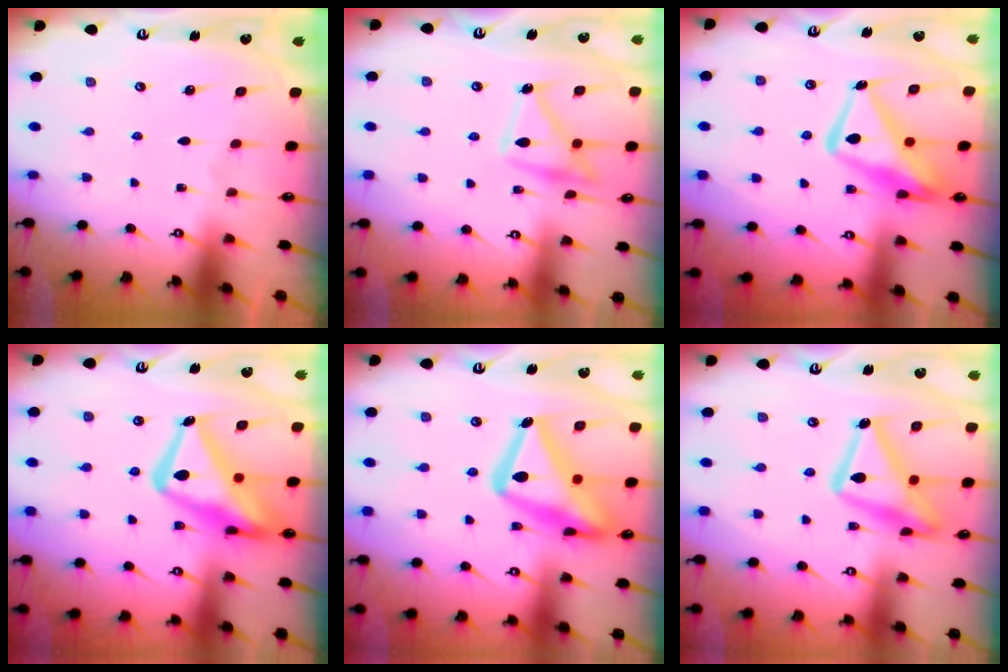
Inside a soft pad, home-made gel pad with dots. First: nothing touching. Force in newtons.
{"total": 15.5, "press": 15.4, "slide": 1.1}
{"total": 15.1, "press": 15.0, "slide": 1.5}
{"total": 19.5, "press": 19.4, "slide": 1.8}
{"total": 23.0, "press": 22.9, "slide": 1.9}
{"total": 19.0, "press": 19.0, "slide": 1.3}